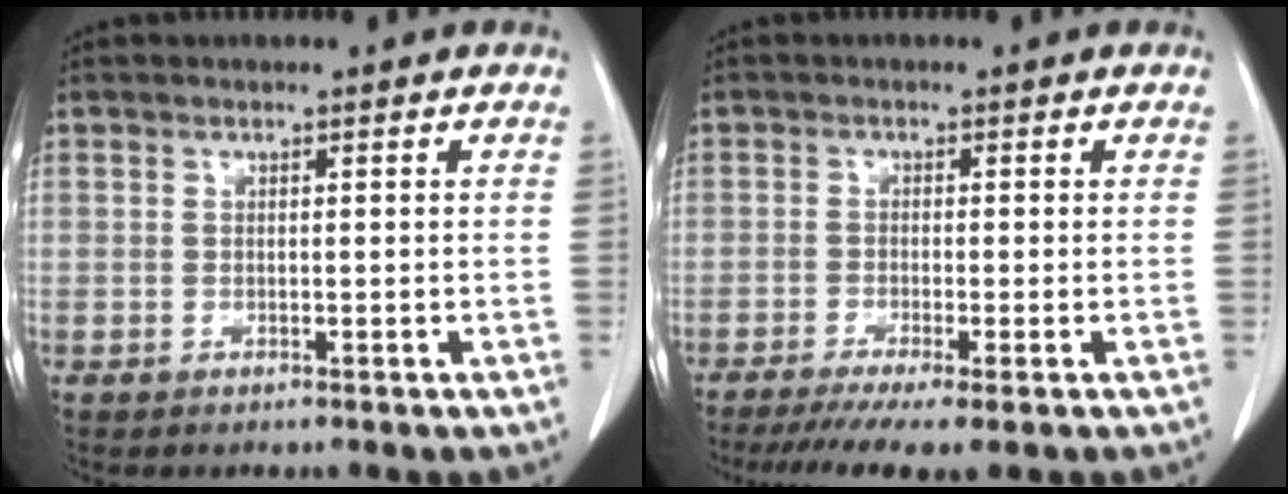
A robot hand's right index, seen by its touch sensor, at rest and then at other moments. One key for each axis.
{"total": 7.0, "fx": -4.9, "fy": 0.2, "fz": 4.9, "tx": -0.075, "ty": -0.017, "tz": -0.079}